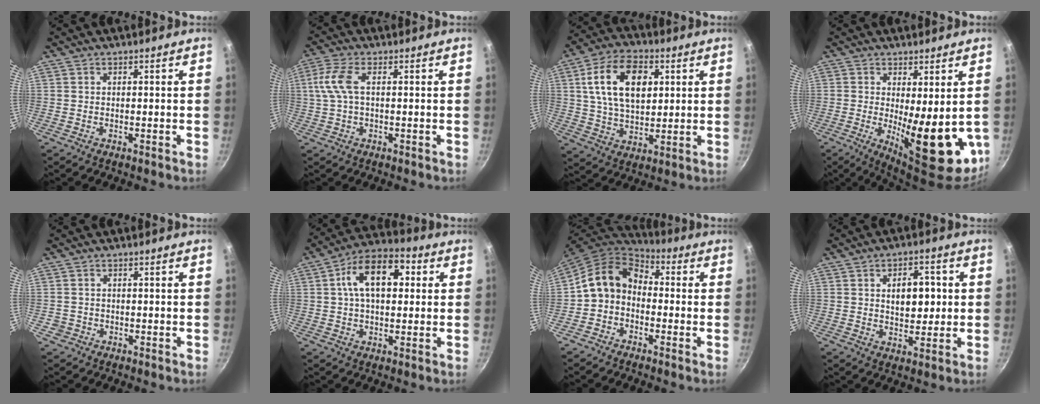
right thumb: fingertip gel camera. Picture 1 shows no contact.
{"total": 6.4, "force": [0.8, 2.8, 5.7], "torque": [-0.134, 0.014, 0.012]}
{"total": 15.5, "force": [4.1, 9.6, 11.4], "torque": [-0.179, -0.002, 0.070]}
{"total": 13.9, "force": [-0.8, 5.1, 12.9], "torque": [-0.157, -0.020, 0.005]}
{"total": 1.4, "force": [-0.5, 1.4, 0.1], "torque": [0.000, 0.005, -0.002]}
{"total": 13.9, "force": [3.0, 8.3, 10.8], "torque": [-0.141, 0.023, 0.033]}
{"total": 11.0, "force": [-0.7, 8.6, 6.8], "torque": [-0.104, 0.043, -0.036]}
{"total": 8.6, "force": [1.3, 5.1, 6.8], "torque": [-0.067, -0.001, 0.019]}